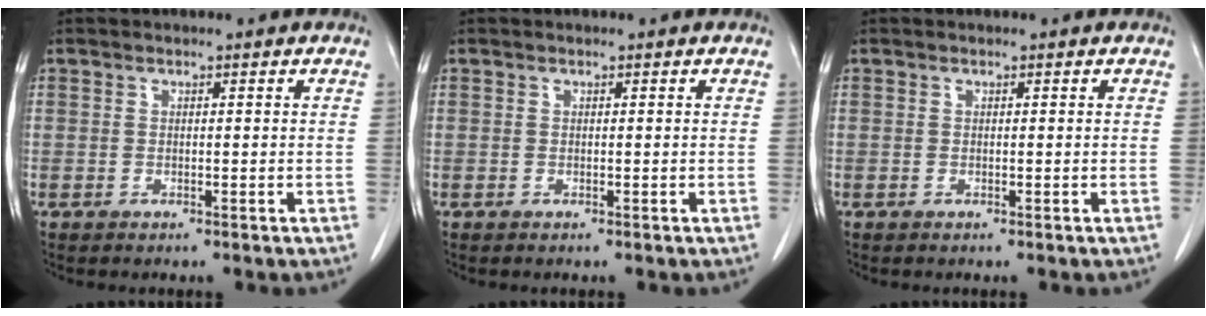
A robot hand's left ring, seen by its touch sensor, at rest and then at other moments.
{"total": 0.0}
{"total": 0.0}